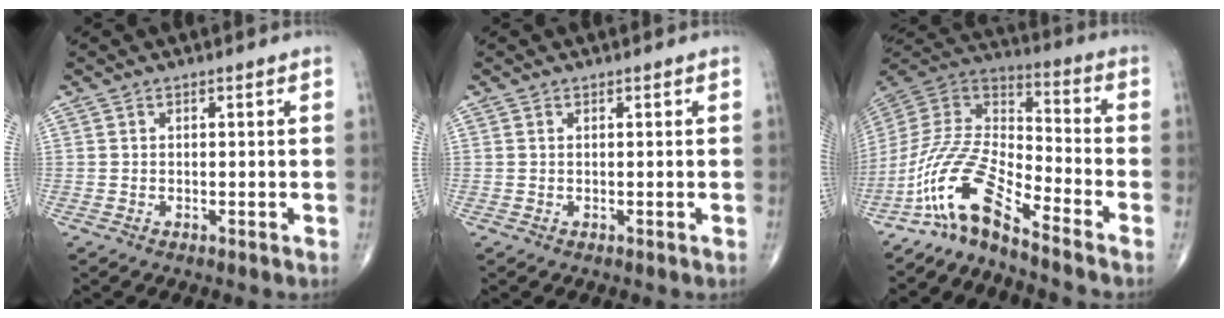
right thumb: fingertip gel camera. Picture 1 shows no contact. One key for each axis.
{"total": 0.0}
{"total": 13.0, "fx": -10.0, "fy": 2.4, "fz": 7.9, "tx": -0.169, "ty": 0.081, "tz": -0.202}